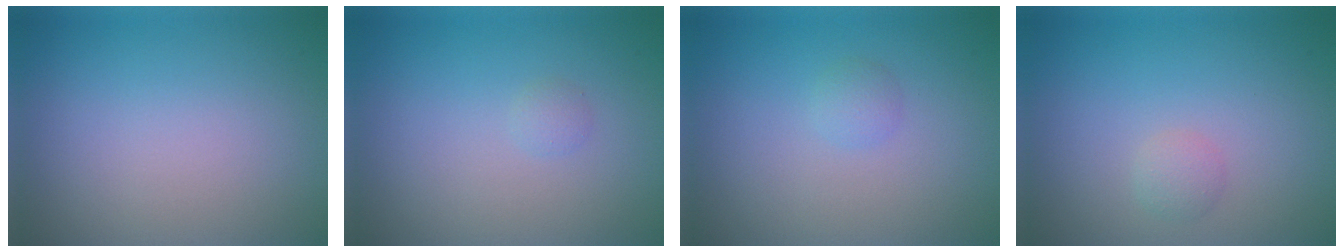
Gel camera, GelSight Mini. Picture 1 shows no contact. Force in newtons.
{"total": 0.6, "press": 0.6, "slide": 0.1}
{"total": 1.0, "press": 1.0, "slide": 0.0}
{"total": 1.0, "press": 1.0, "slide": 0.0}